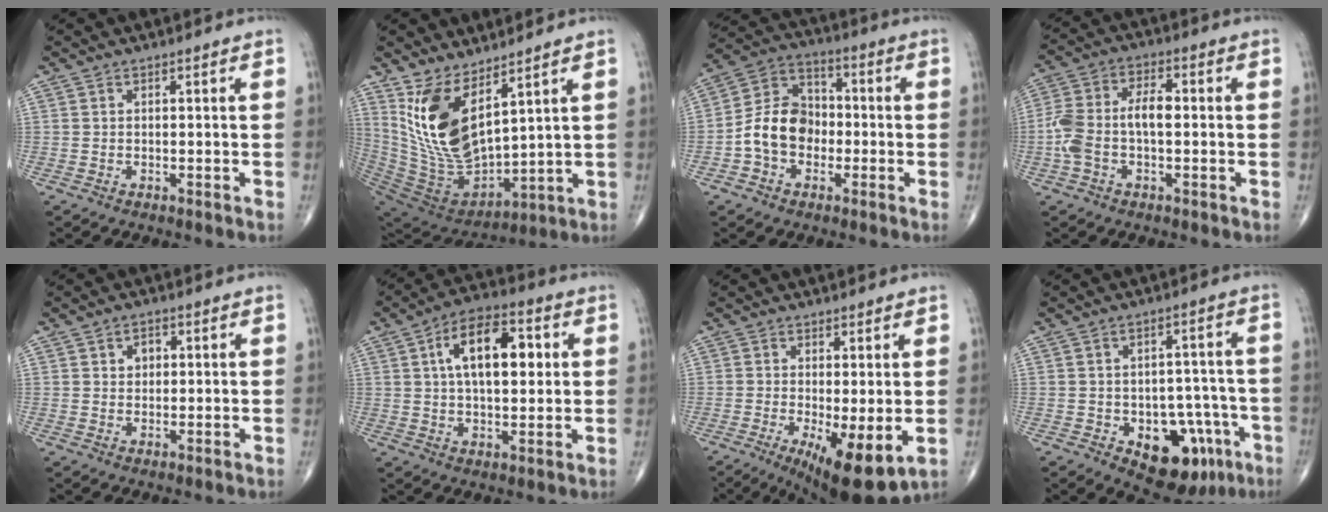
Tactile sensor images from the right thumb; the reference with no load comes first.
{"total": 16.7, "force": [8.0, 7.4, 12.6], "torque": [-0.225, -0.063, 0.181]}
{"total": 11.2, "force": [-2.4, 8.6, 6.7], "torque": [-0.101, 0.041, -0.055]}
{"total": 9.3, "force": [-1.0, 4.9, 7.9], "torque": [-0.178, 0.034, -0.020]}
{"total": 2.8, "force": [0.8, 2.2, 1.6], "torque": [-0.011, 0.000, 0.010]}
{"total": 14.1, "force": [3.3, 7.2, 11.7], "torque": [-0.172, 0.010, 0.050]}
{"total": 11.3, "force": [-3.0, 3.4, 10.3], "torque": [-0.158, -0.024, -0.037]}
{"total": 13.9, "force": [-6.0, 8.5, 9.2], "torque": [-0.076, 0.040, -0.071]}